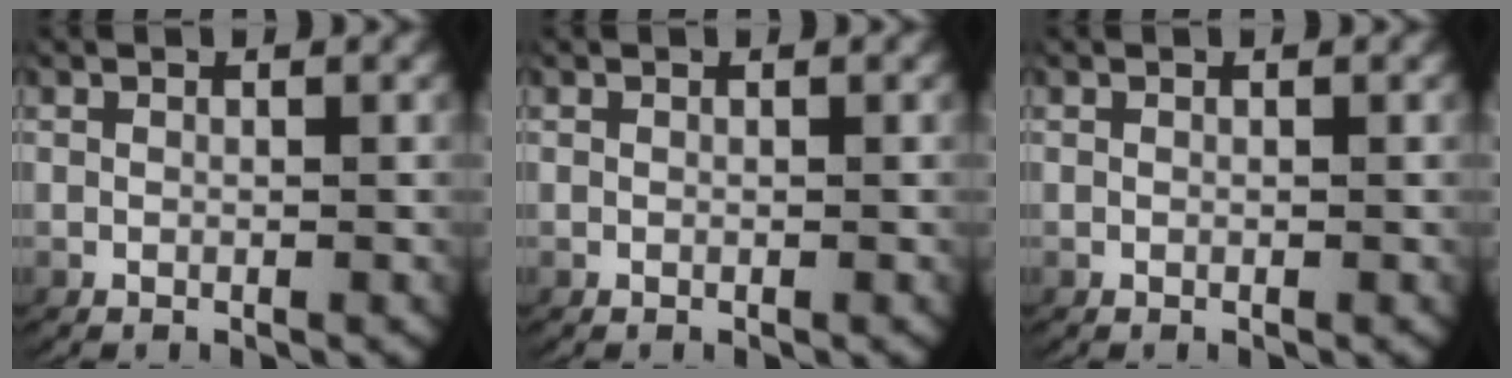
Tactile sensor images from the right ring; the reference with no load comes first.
{"total": 0.0}
{"total": 0.0}